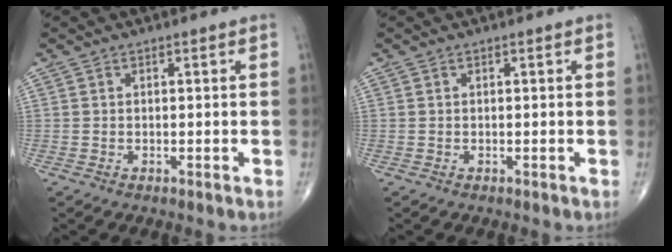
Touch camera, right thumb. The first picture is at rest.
{"total": 0.0}